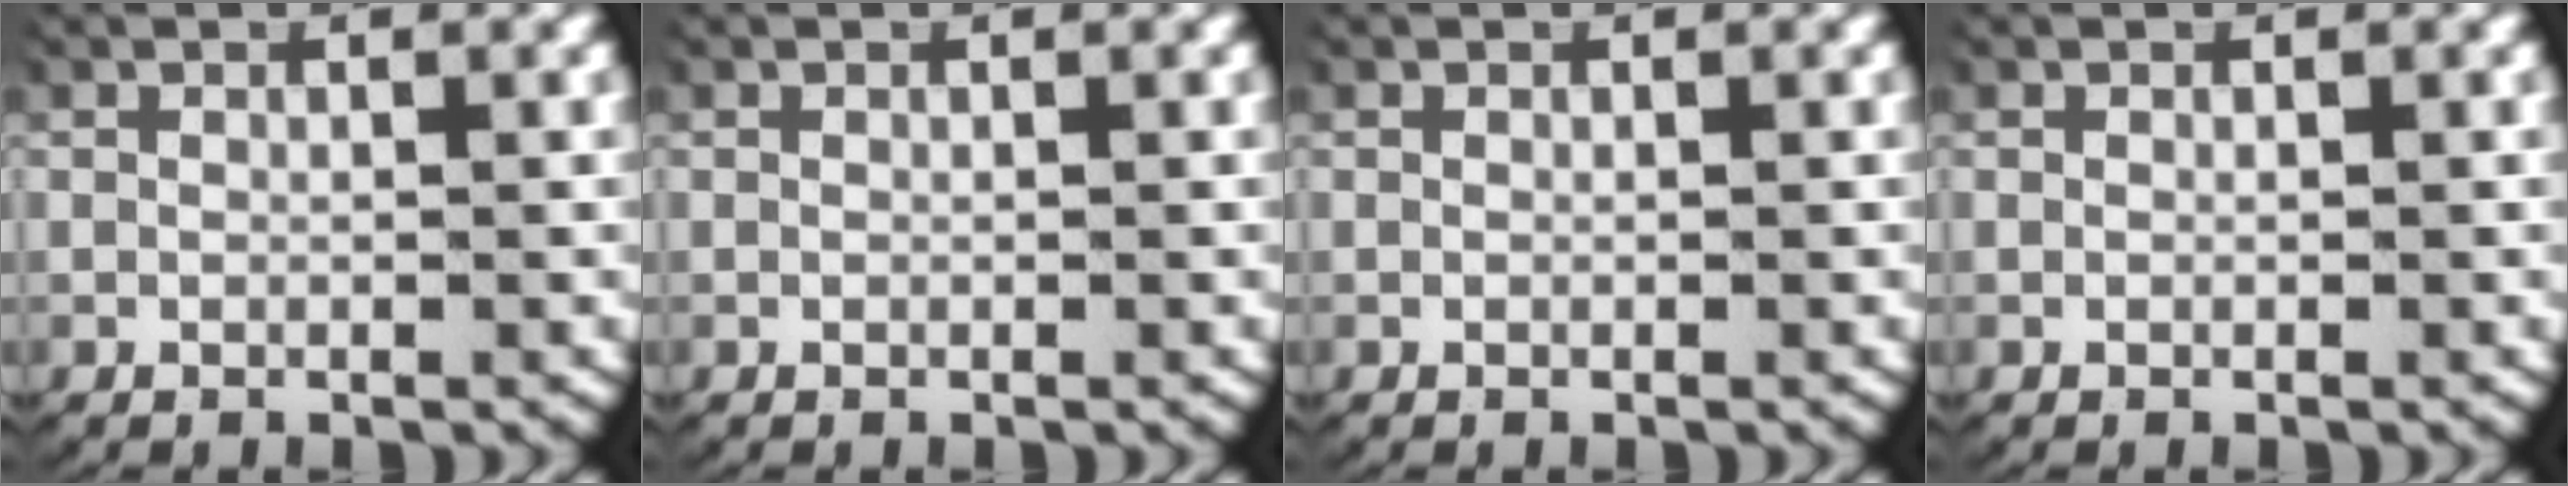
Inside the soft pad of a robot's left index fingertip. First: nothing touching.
{"total": 0.0}
{"total": 0.0}
{"total": 0.0}